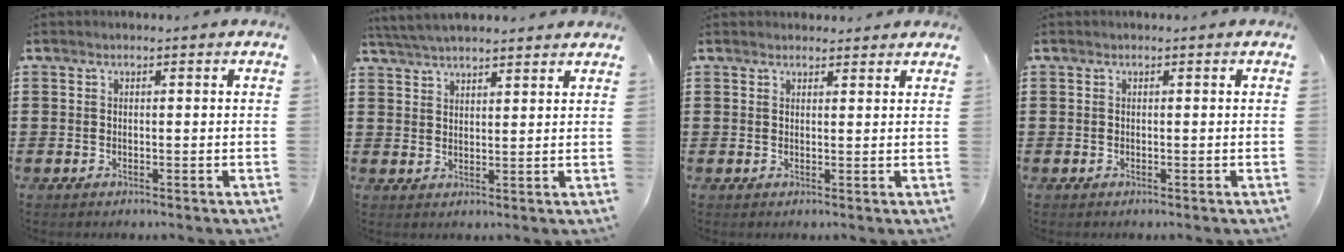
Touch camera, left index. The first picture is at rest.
{"total": 4.1, "force": [4.0, 0.1, 0.9], "torque": [-0.030, -0.006, 0.074]}
{"total": 1.6, "force": [1.5, 0.4, 0.0], "torque": [-0.004, 0.004, 0.029]}
{"total": 0.0}